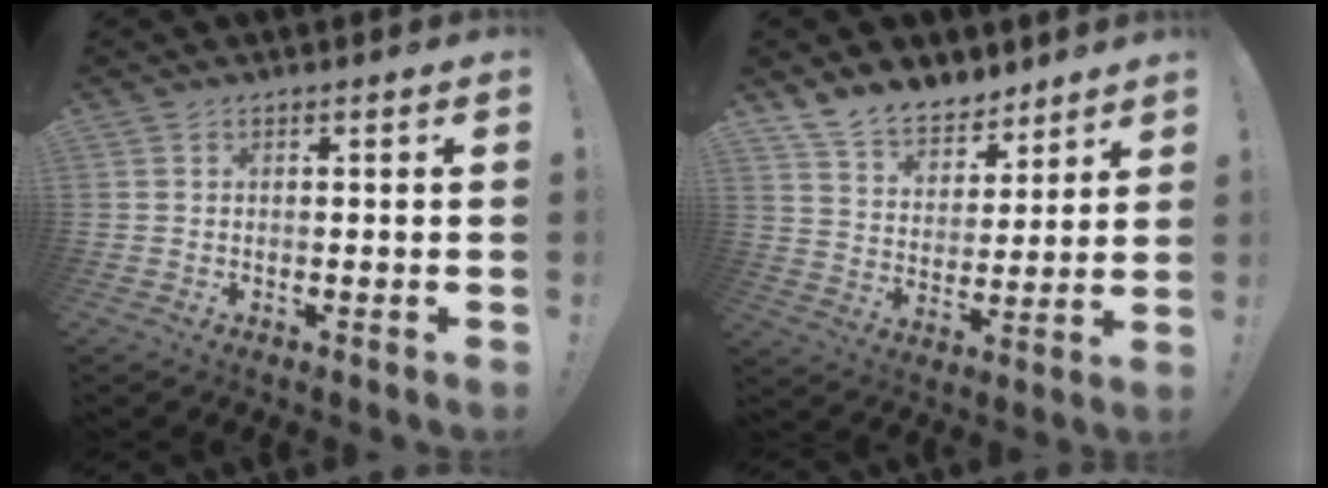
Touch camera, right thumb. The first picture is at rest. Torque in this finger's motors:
{"motor_torque": [0.05, 0.28, 0.57, 0.47, 0.01]}